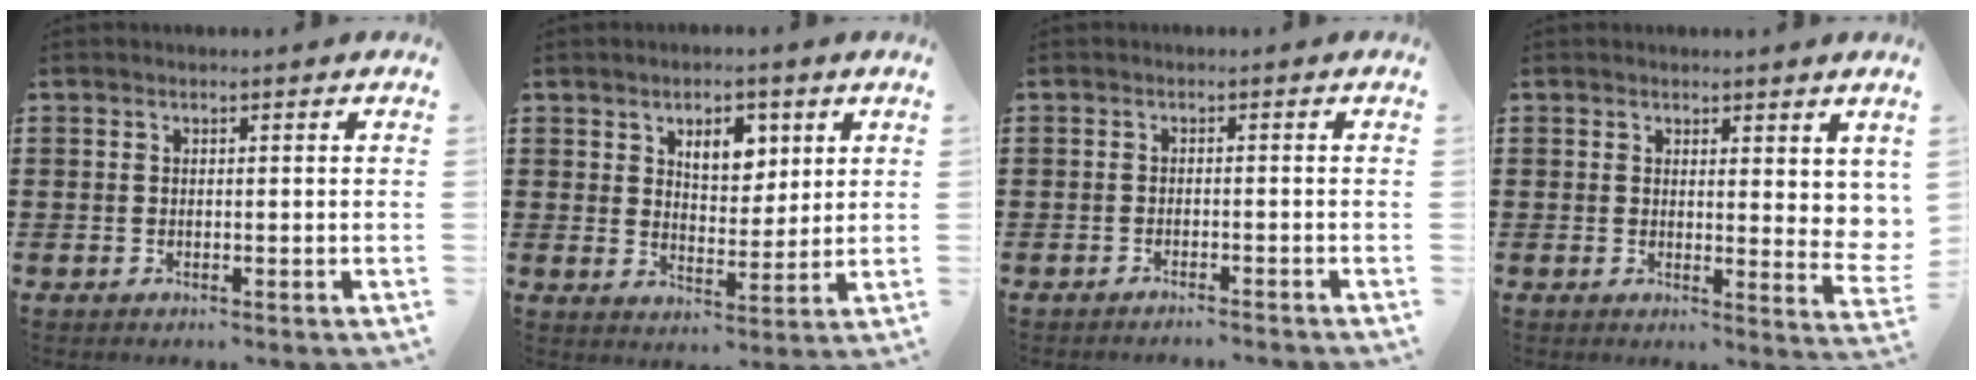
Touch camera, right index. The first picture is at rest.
{"total": 5.5, "force": [2.9, 3.3, 3.4], "torque": [-0.056, 0.005, 0.044]}
{"total": 1.3, "force": [-1.3, -0.2, 0.2], "torque": [-0.005, 0.002, -0.026]}
{"total": 2.7, "force": [2.1, 0.9, 1.5], "torque": [-0.022, -0.004, 0.036]}